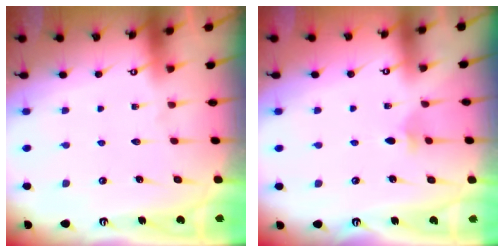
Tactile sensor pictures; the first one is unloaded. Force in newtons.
{"total": 3.0, "press": 2.9, "slide": 0.7}